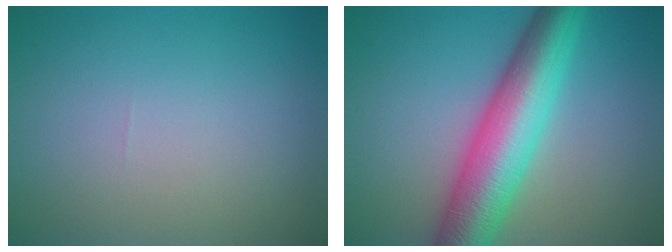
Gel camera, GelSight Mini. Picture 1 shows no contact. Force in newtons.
{"total": 9.1, "press": 9.1, "slide": 0.2}